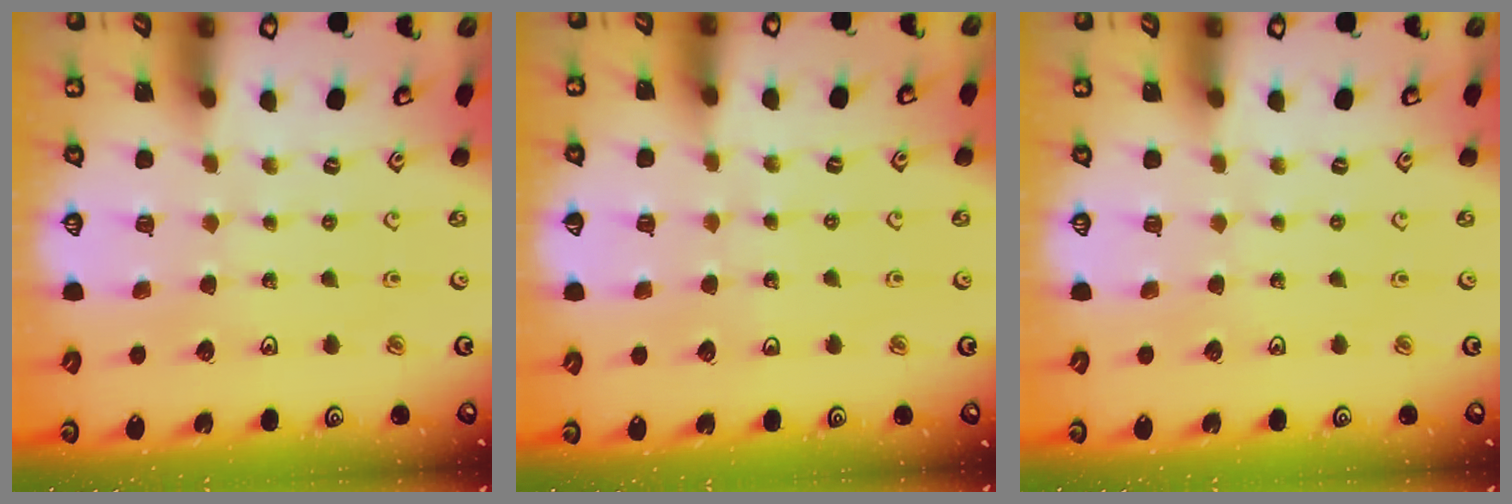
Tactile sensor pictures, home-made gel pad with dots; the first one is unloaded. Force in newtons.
{"total": 2.6, "press": 2.6, "slide": 0.2}
{"total": 0.0}